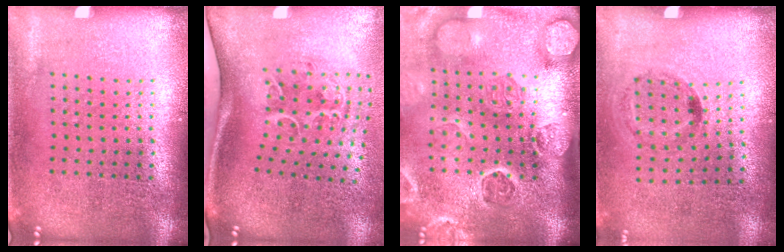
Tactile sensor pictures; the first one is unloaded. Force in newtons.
{"total": 2.2, "press": 1.4, "slide": 1.8}
{"total": 4.5, "press": 3.4, "slide": 2.9}
{"total": 1.3, "press": 0.7, "slide": 1.1}